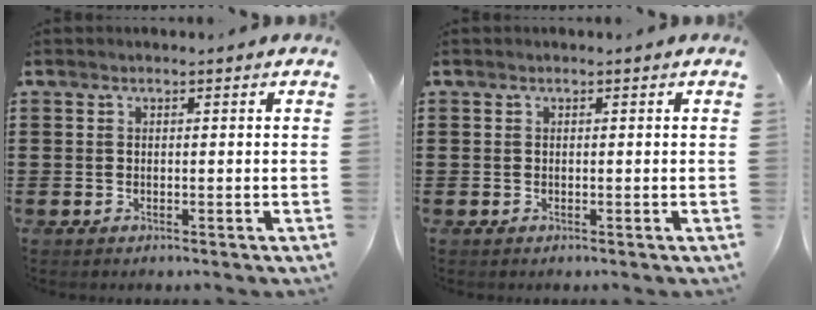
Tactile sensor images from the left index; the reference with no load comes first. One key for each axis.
{"total": 0.0}